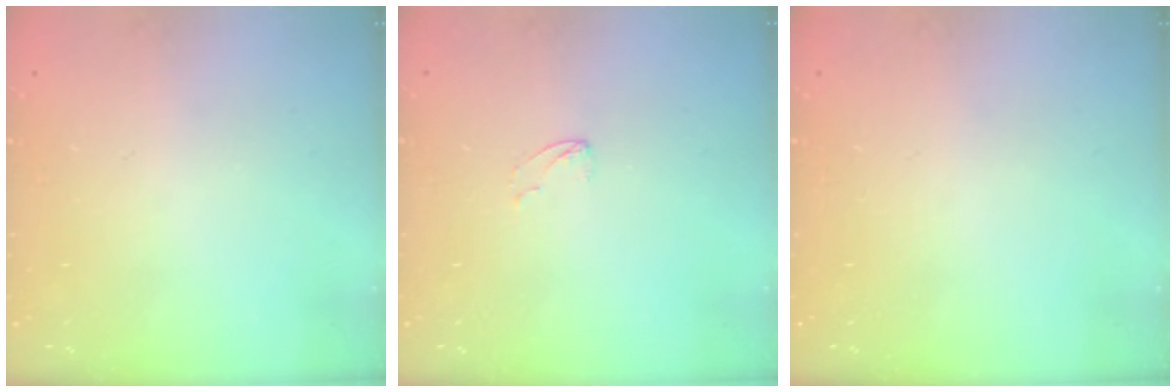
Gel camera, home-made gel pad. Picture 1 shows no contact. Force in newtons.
{"total": 2.4, "press": 2.4, "slide": 0.2}
{"total": 0.0}